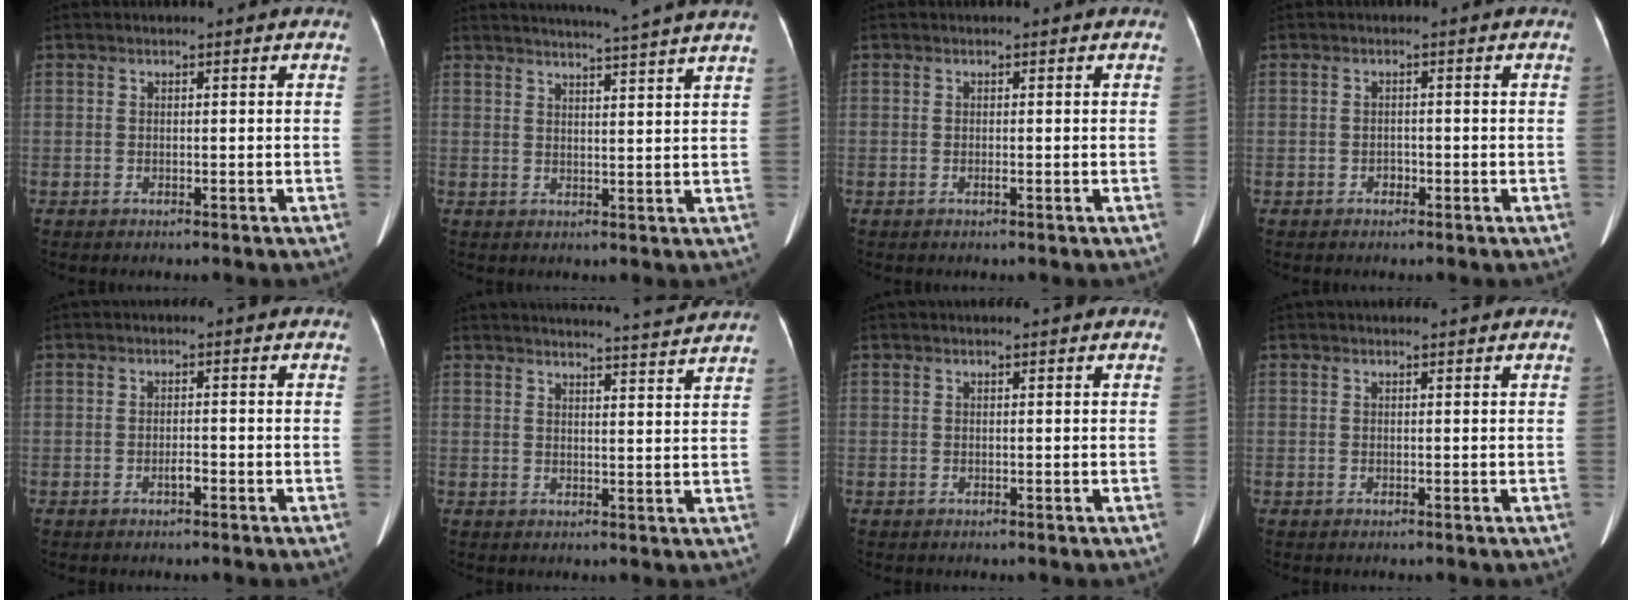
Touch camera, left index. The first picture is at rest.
{"total": 12.3, "force": [11.1, -1.9, 5.0], "torque": [-0.078, -0.018, 0.129]}
{"total": 0.0}
{"total": 1.0, "force": [-0.6, 0.7, 0.4], "torque": [-0.005, 0.003, -0.010]}
{"total": 1.2, "force": [-0.7, 0.3, 0.9], "torque": [-0.017, 0.001, -0.011]}
{"total": 7.6, "force": [7.1, -1.7, 1.9], "torque": [-0.029, -0.012, 0.083]}
{"total": 0.6, "force": [0.5, 0.0, 0.2], "torque": [-0.002, 0.004, 0.010]}
{"total": 0.9, "force": [0.8, 0.0, 0.1], "torque": [-0.007, 0.006, 0.015]}